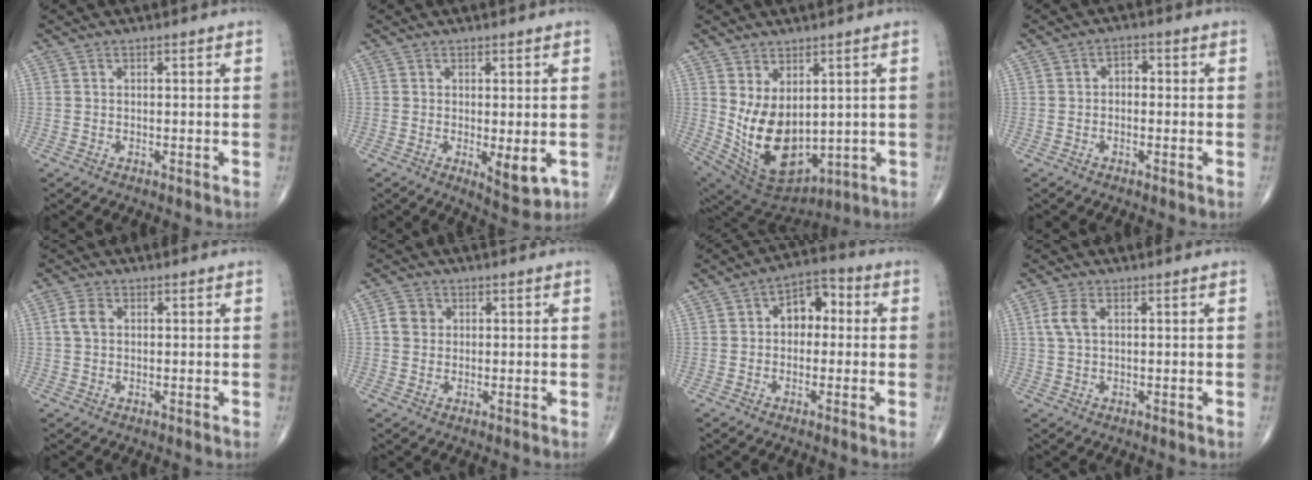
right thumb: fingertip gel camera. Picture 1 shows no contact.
{"total": 5.2, "force": [-1.0, 2.0, 4.7], "torque": [-0.059, -0.014, -0.007]}
{"total": 13.9, "force": [1.3, 8.5, 10.9], "torque": [-0.178, -0.025, 0.059]}
{"total": 2.3, "force": [-0.2, 1.7, 1.6], "torque": [-0.009, 0.011, -0.013]}
{"total": 3.1, "force": [0.6, 2.2, 2.1], "torque": [-0.045, 0.006, 0.008]}
{"total": 3.4, "force": [0.6, 3.1, 1.4], "torque": [-0.013, 0.005, 0.006]}
{"total": 7.5, "force": [0.7, 5.1, 5.4], "torque": [-0.048, 0.028, -0.002]}
{"total": 3.7, "force": [1.0, 2.0, 3.0], "torque": [-0.077, 0.009, 0.019]}